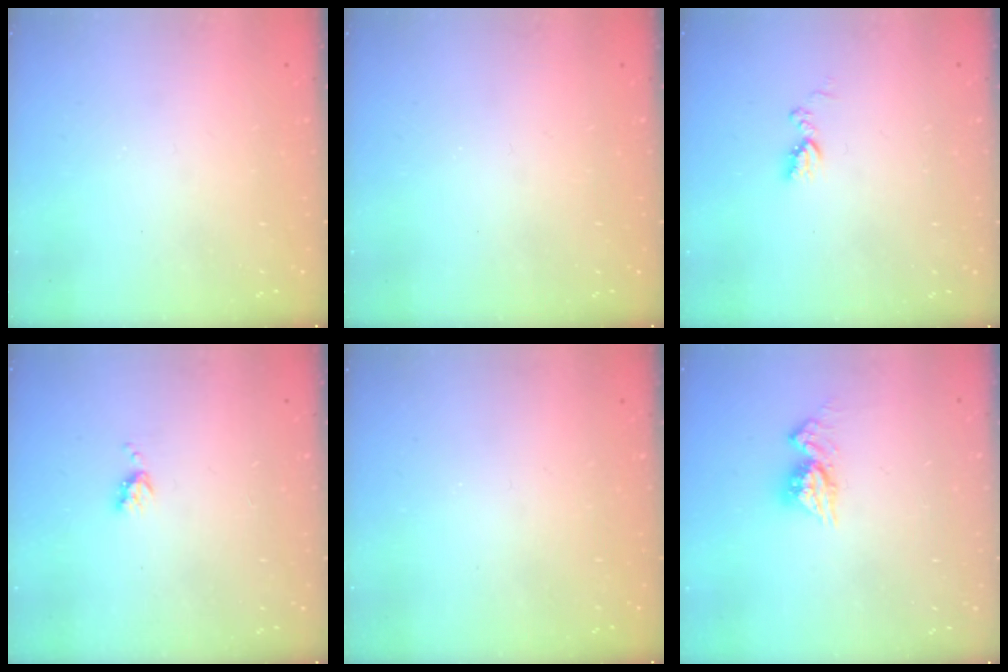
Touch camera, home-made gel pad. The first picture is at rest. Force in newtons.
{"total": 0.0}
{"total": 6.9, "press": 6.8, "slide": 0.8}
{"total": 3.9, "press": 3.9, "slide": 0.5}
{"total": 0.0}
{"total": 8.3, "press": 8.3, "slide": 0.8}